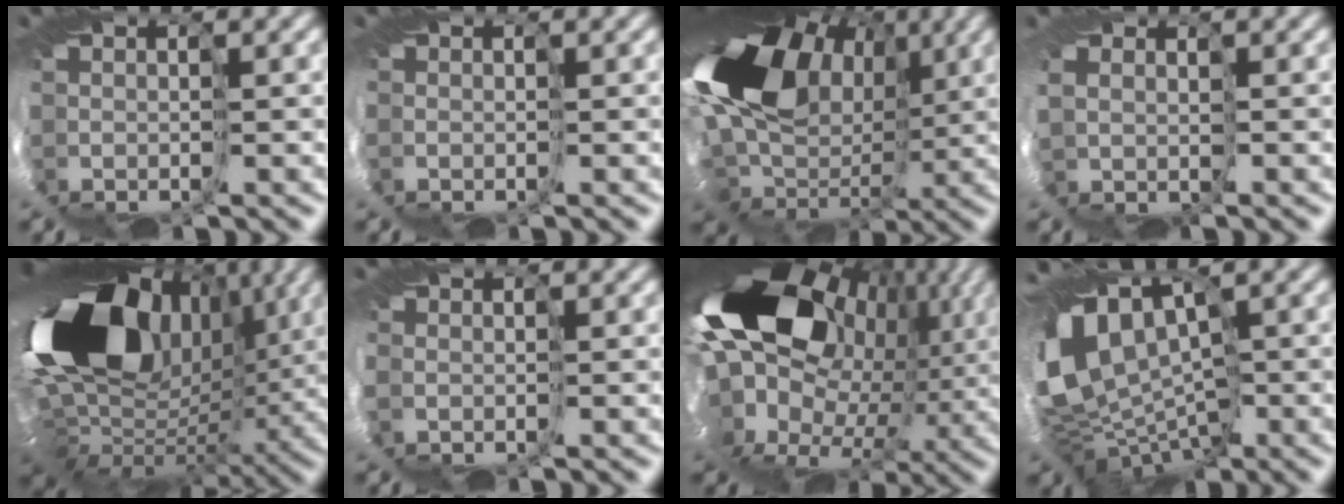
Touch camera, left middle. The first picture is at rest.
{"total": 1.3, "force": [-0.6, 1.1, 0.6], "torque": [-0.033, -0.003, 0.005]}
{"total": 18.7, "force": [4.6, 13.9, 11.7], "torque": [-0.217, -0.007, 0.031]}
{"total": 1.2, "force": [1.0, 0.2, -0.6], "torque": [-0.005, 0.004, 0.013]}
{"total": 17.5, "force": [4.8, 12.2, 11.6], "torque": [-0.211, -0.017, 0.083]}
{"total": 1.9, "force": [-0.4, 1.6, 0.9], "torque": [-0.050, -0.001, 0.006]}
{"total": 19.2, "force": [3.7, 13.3, 13.3], "torque": [-0.253, -0.002, 0.022]}
{"total": 8.6, "force": [0.5, 5.3, 6.7], "torque": [-0.162, -0.016, 0.017]}